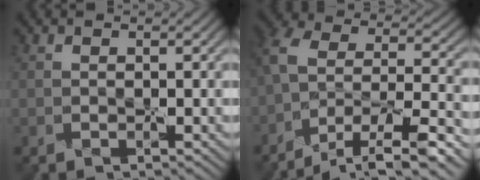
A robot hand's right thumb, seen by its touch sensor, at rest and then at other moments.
{"total": 12.9, "force": [-8.8, 4.7, 8.1], "torque": [-0.179, -0.004, -0.144]}